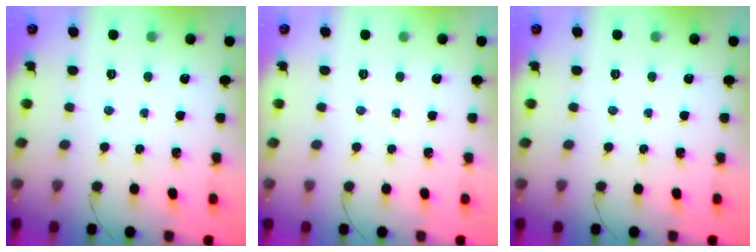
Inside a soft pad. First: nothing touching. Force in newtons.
{"total": 0.0}
{"total": 0.0}